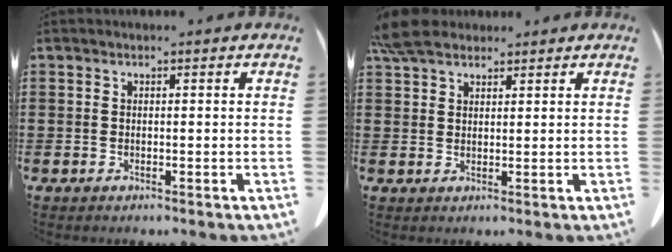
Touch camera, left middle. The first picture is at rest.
{"total": 4.9, "force": [4.0, 1.9, 2.1], "torque": [-0.044, -0.002, 0.076]}